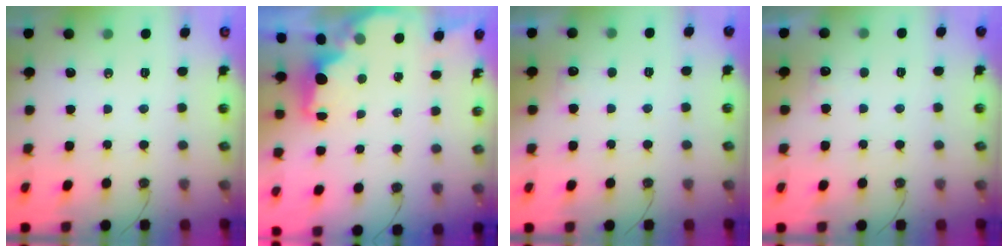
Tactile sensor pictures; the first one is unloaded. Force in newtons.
{"total": 1.8, "press": 1.7, "slide": 0.6}
{"total": 4.7, "press": 4.5, "slide": 1.3}
{"total": 3.0, "press": 2.8, "slide": 1.0}